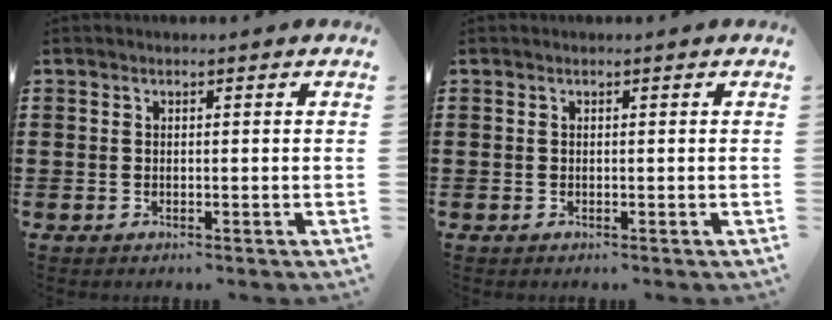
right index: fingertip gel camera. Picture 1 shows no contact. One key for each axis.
{"total": 0.0}